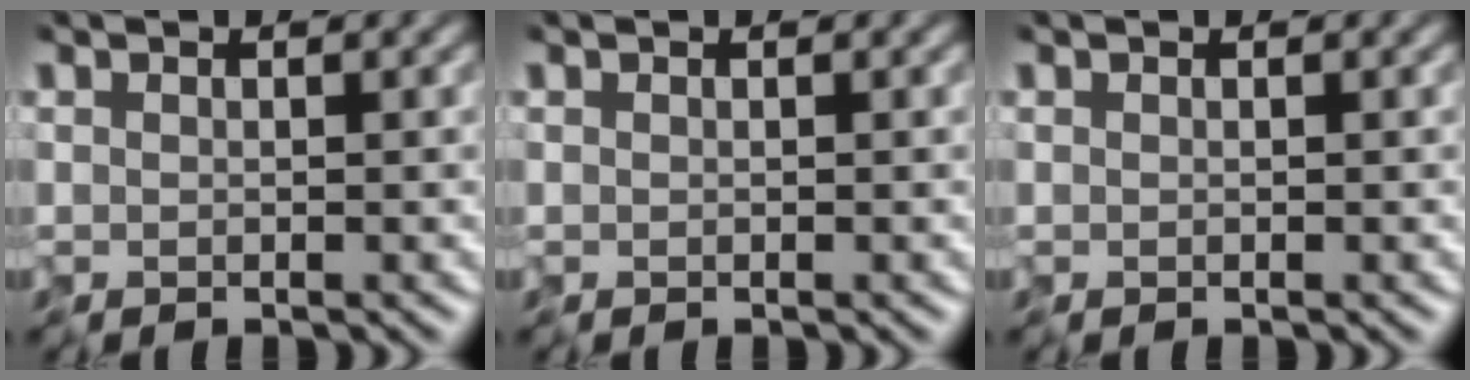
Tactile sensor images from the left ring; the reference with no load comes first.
{"total": 0.0}
{"total": 0.0}